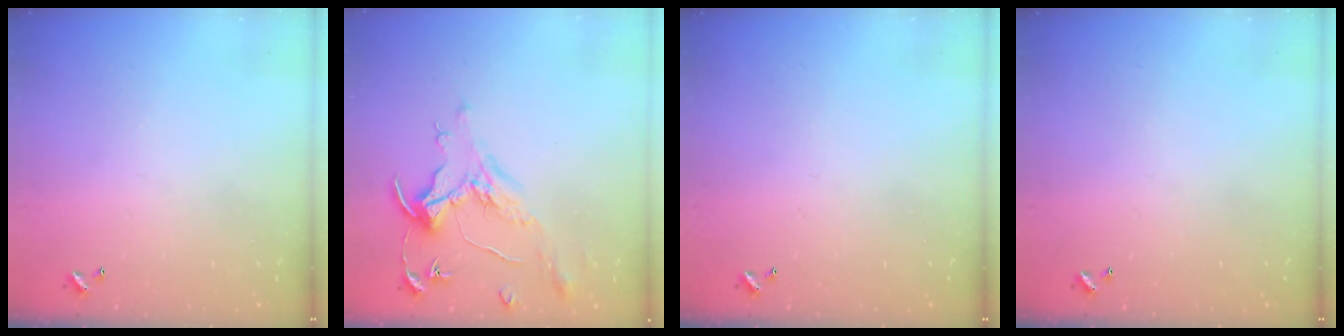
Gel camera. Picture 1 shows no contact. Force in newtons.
{"total": 1.5, "press": 1.3, "slide": 0.7}
{"total": 0.0}
{"total": 0.0}